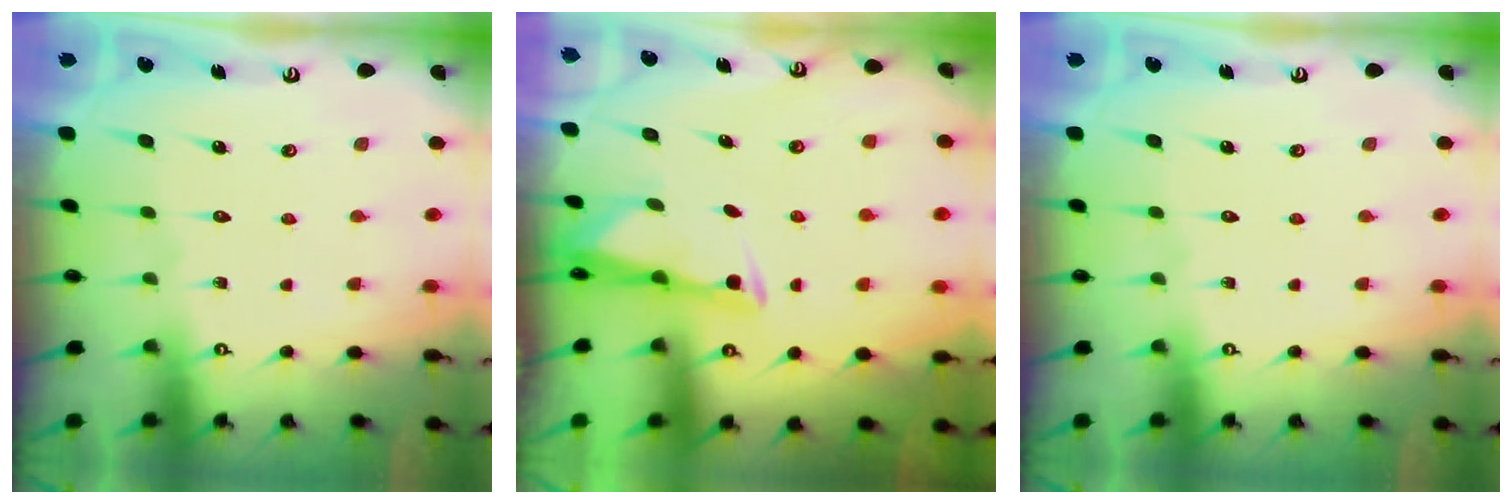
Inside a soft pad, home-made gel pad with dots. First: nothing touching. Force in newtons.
{"total": 2.8, "press": 2.8, "slide": 0.4}
{"total": 0.0}